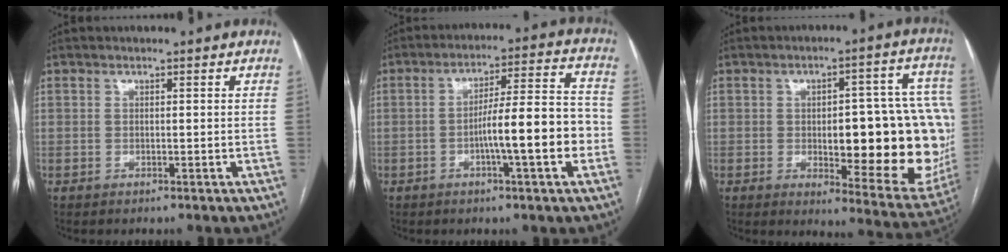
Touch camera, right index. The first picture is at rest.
{"total": 11.6, "force": [-2.8, 1.0, 11.2], "torque": [-0.172, 0.018, -0.045]}
{"total": 24.0, "force": [-1.6, 7.3, 22.8], "torque": [-0.200, 0.027, 0.005]}